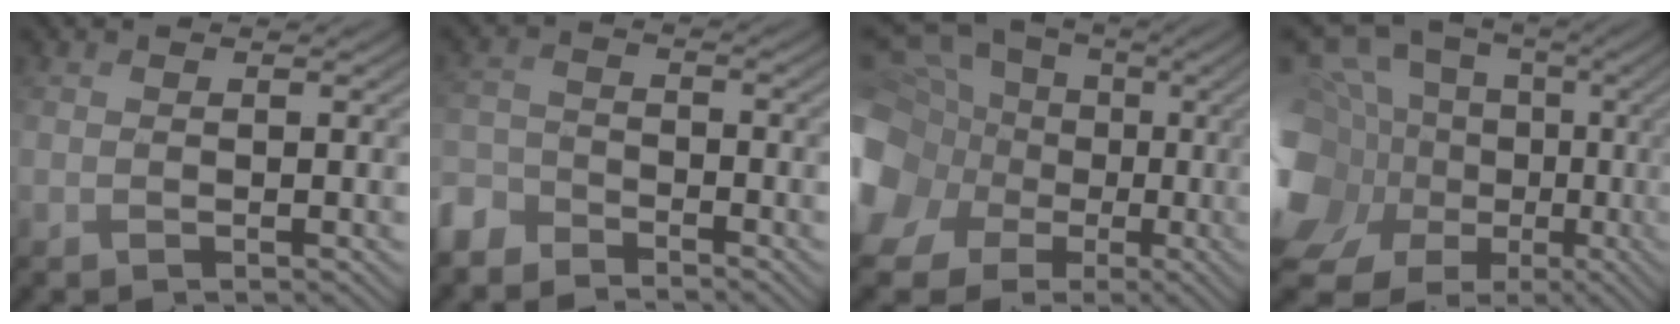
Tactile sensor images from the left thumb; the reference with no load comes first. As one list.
[{"total": 4.8, "force": [-4.2, 2.1, 1.1], "torque": [-0.030, -0.007, -0.103]}, {"total": 19.2, "force": [-0.3, 16.8, 9.2], "torque": [-0.264, 0.019, -0.039]}, {"total": 20.2, "force": [-4.7, 16.9, 10.0], "torque": [-0.248, 0.022, -0.091]}]